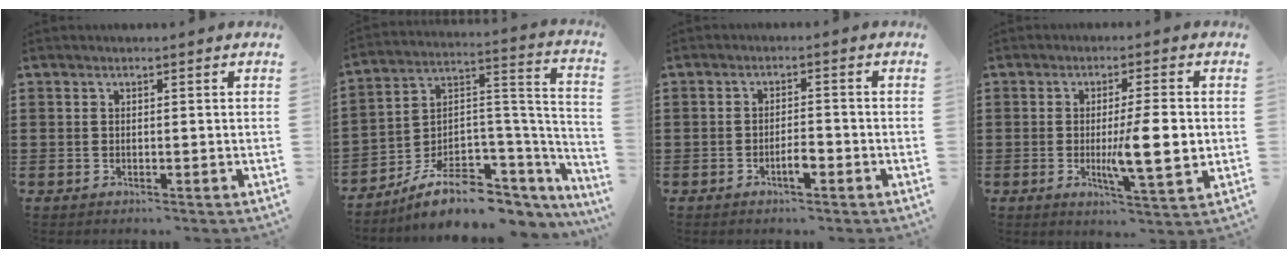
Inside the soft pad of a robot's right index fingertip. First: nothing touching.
{"total": 9.8, "force": [-6.1, 5.4, 5.5], "torque": [-0.107, 0.013, -0.107]}
{"total": 3.0, "force": [-1.4, 0.9, 2.6], "torque": [-0.045, 0.003, -0.025]}
{"total": 8.9, "force": [-0.4, 1.6, 8.8], "torque": [-0.148, -0.012, -0.007]}